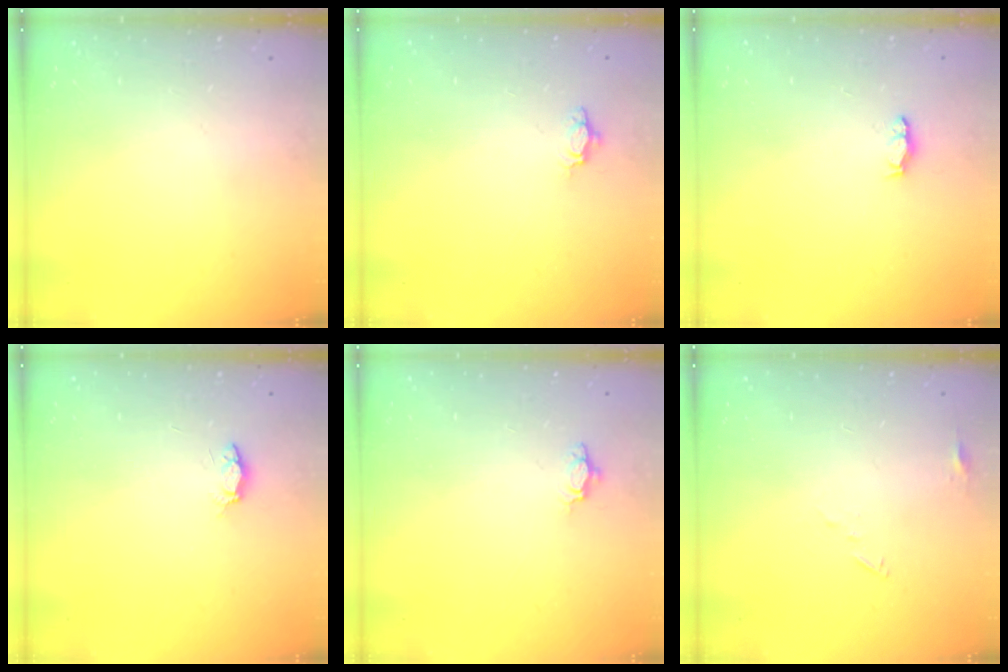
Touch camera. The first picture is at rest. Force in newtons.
{"total": 3.2, "press": 3.2, "slide": 0.4}
{"total": 7.9, "press": 4.8, "slide": 6.2}
{"total": 3.3, "press": 3.2, "slide": 0.5}
{"total": 3.2, "press": 3.2, "slide": 0.4}
{"total": 3.0, "press": 3.0, "slide": 0.2}